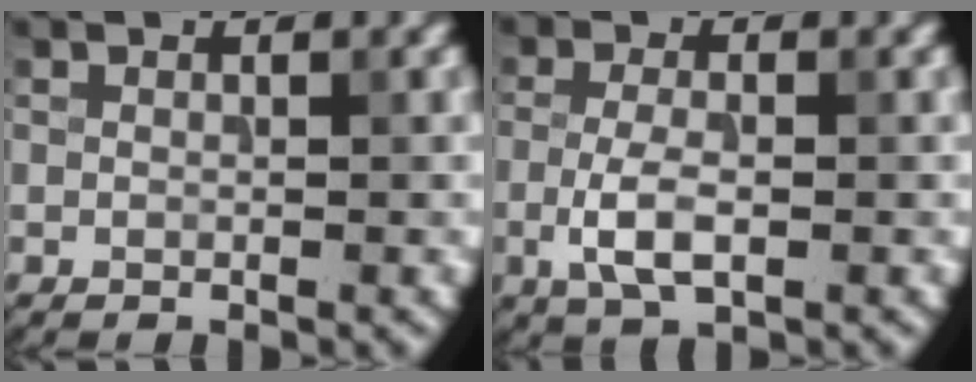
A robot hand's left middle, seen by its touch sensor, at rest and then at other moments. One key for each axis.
{"total": 3.4, "fx": -1.0, "fy": 1.3, "fz": 3.0, "tx": -0.069, "ty": -0.003, "tz": -0.024}